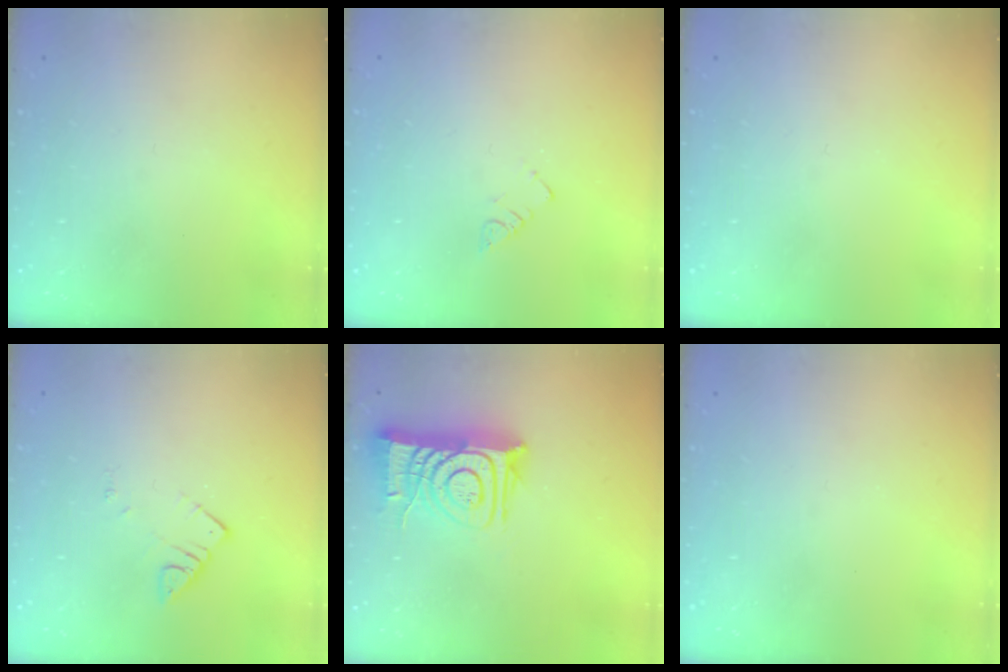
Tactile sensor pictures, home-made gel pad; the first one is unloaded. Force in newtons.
{"total": 2.3, "press": 2.3, "slide": 0.4}
{"total": 0.0}
{"total": 2.8, "press": 2.7, "slide": 0.3}
{"total": 12.7, "press": 12.7, "slide": 1.2}
{"total": 0.0}